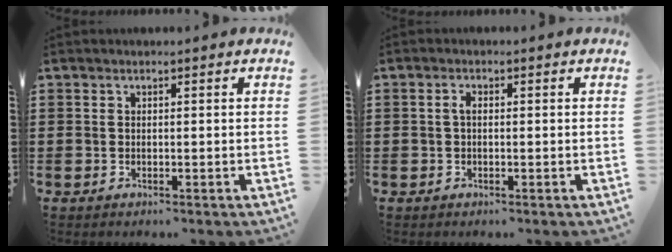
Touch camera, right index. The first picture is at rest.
{"total": 1.3, "force": [-0.1, 0.4, 1.3], "torque": [-0.026, -0.001, -0.001]}